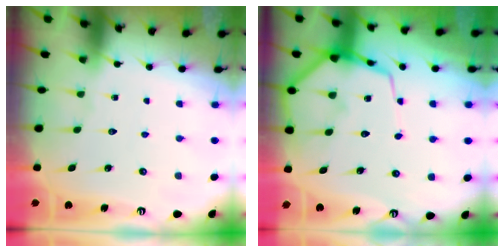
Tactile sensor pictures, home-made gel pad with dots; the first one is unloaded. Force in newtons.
{"total": 11.1, "press": 11.1, "slide": 1.2}